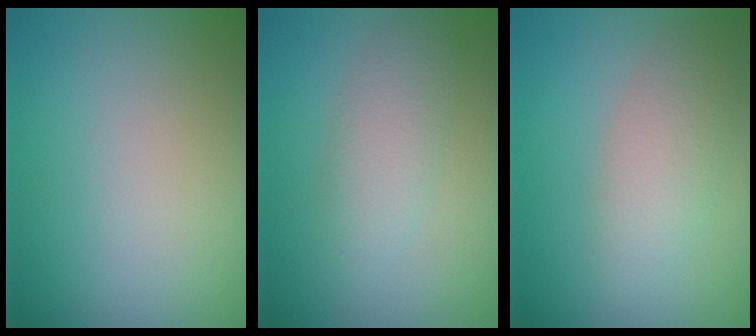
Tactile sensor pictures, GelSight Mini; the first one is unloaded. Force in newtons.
{"total": 2.8, "press": 2.8, "slide": 0.1}
{"total": 3.3, "press": 3.3, "slide": 0.2}